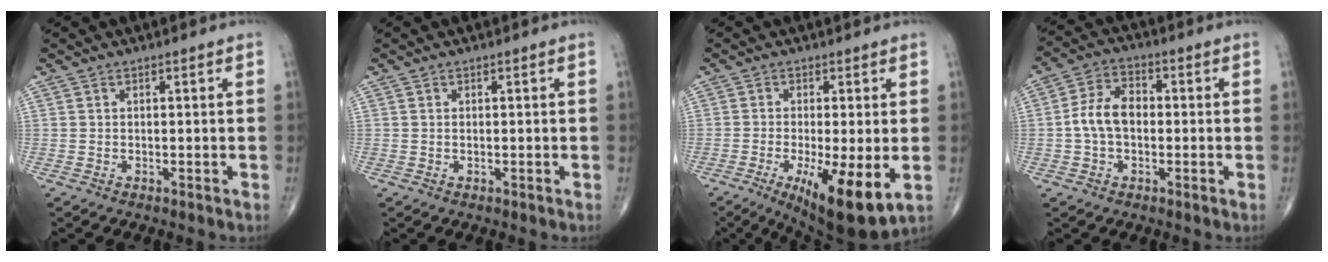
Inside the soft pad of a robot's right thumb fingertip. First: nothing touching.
{"total": 0.0}
{"total": 12.9, "force": [-3.7, 3.4, 11.9], "torque": [-0.188, -0.026, -0.049]}
{"total": 7.5, "force": [-0.6, 5.0, 5.6], "torque": [-0.103, 0.024, -0.020]}